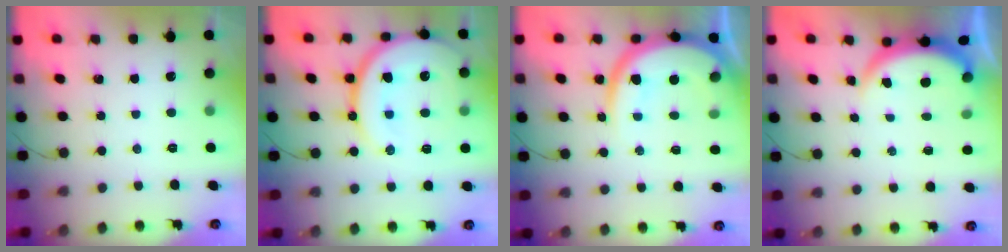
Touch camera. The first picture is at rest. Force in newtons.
{"total": 18.8, "press": 18.6, "slide": 2.2}
{"total": 15.4, "press": 15.3, "slide": 0.8}
{"total": 3.8, "press": 3.8, "slide": 0.3}